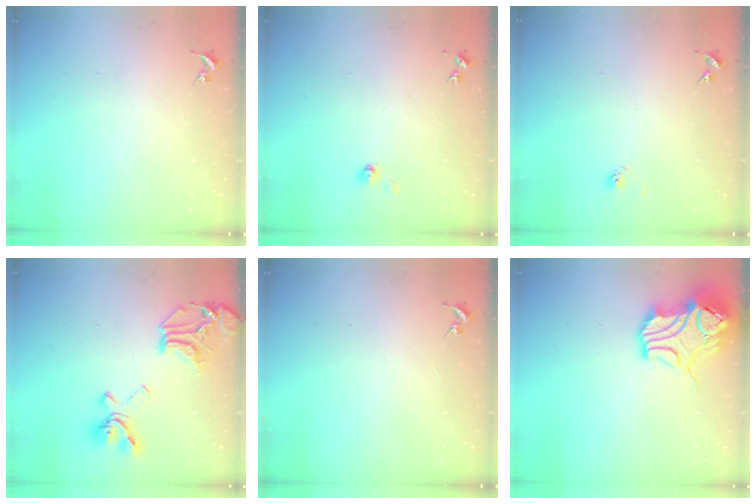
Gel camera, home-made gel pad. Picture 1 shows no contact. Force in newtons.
{"total": 3.9, "press": 3.8, "slide": 0.4}
{"total": 2.9, "press": 2.6, "slide": 1.4}
{"total": 21.7, "press": 21.6, "slide": 2.0}
{"total": 0.0}
{"total": 15.7, "press": 15.6, "slide": 2.3}